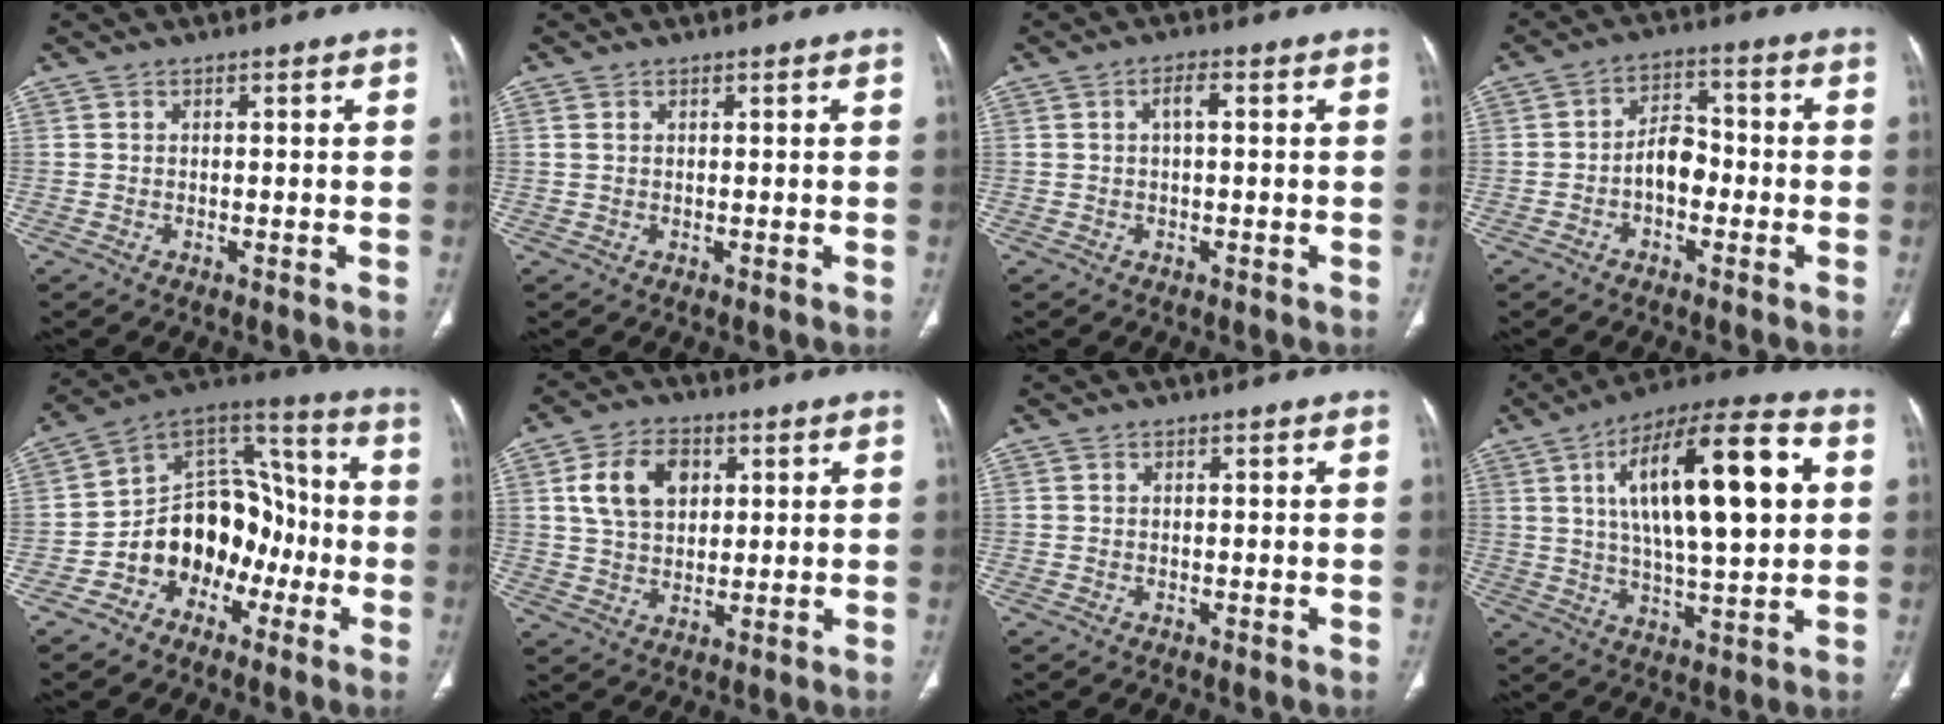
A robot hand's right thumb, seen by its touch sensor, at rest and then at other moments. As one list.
[{"total": 0.8, "force": [0.4, 0.4, 0.6], "torque": [-0.017, 0.011, 0.014]}, {"total": 2.3, "force": [0.4, 0.7, 2.2], "torque": [-0.044, 0.008, 0.008]}, {"total": 6.2, "force": [-1.6, 4.0, 4.4], "torque": [-0.053, 0.032, -0.036]}, {"total": 16.3, "force": [-5.6, 12.3, 9.0], "torque": [-0.081, 0.084, -0.098]}, {"total": 10.2, "force": [3.2, 7.1, 6.6], "torque": [-0.100, -0.001, 0.059]}, {"total": 0.0}, {"total": 22.5, "force": [5.2, 7.4, 20.6], "torque": [-0.326, 0.009, 0.081]}]